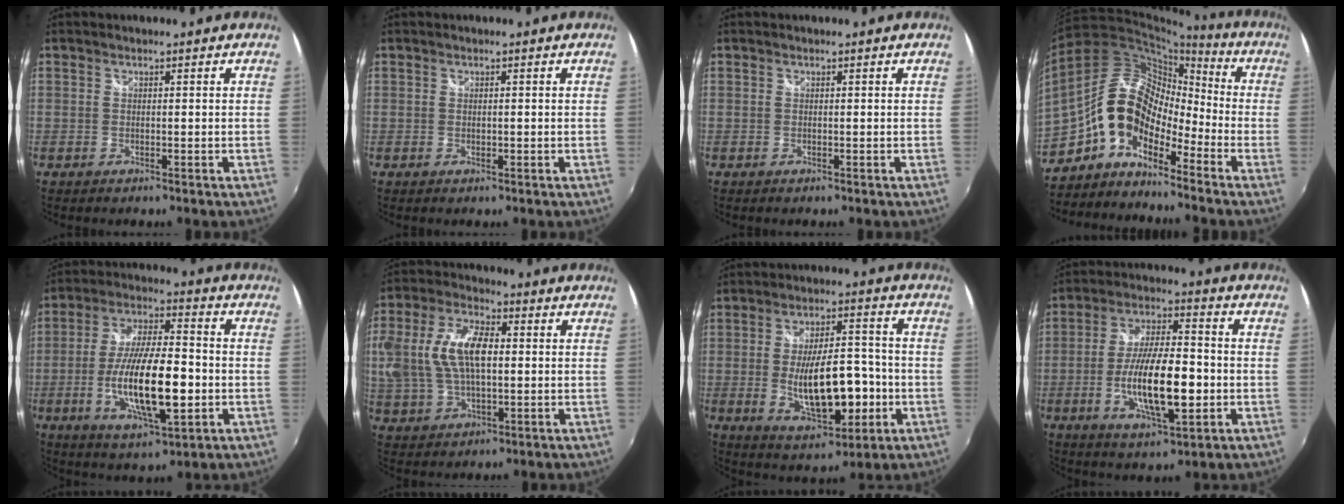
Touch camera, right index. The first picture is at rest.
{"total": 0.5, "force": [0.0, 0.4, 0.3], "torque": [-0.004, -0.002, 0.002]}
{"total": 0.0}
{"total": 12.6, "force": [-7.4, 7.0, 7.4], "torque": [-0.122, 0.024, -0.155]}
{"total": 17.4, "force": [-4.0, 5.1, 16.1], "torque": [-0.312, -0.014, -0.066]}
{"total": 15.3, "force": [1.4, 8.1, 12.9], "torque": [-0.266, 0.013, 0.029]}
{"total": 15.3, "force": [-3.2, 6.3, 13.5], "torque": [-0.237, -0.002, -0.028]}
{"total": 15.1, "force": [-3.5, 4.6, 13.9], "torque": [-0.262, -0.010, -0.055]}